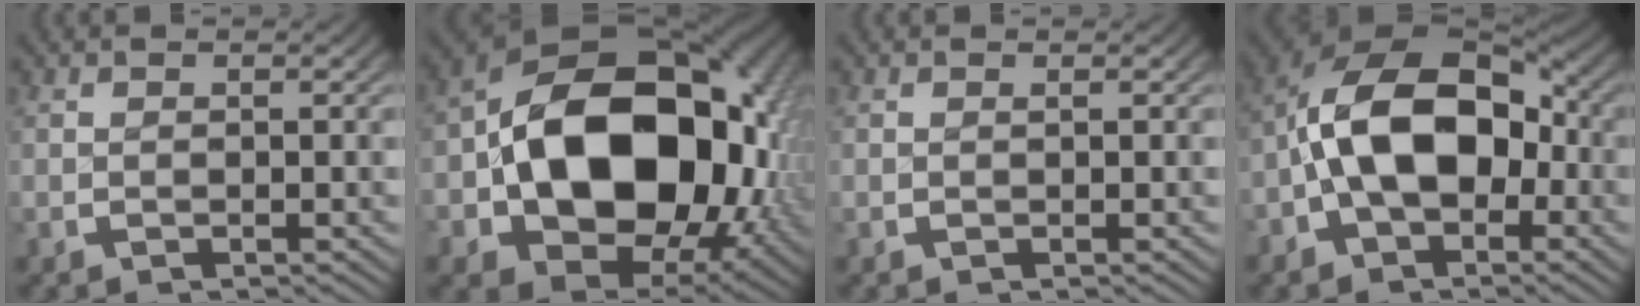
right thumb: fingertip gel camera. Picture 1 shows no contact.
{"total": 24.4, "force": [-1.2, 16.3, 18.1], "torque": [-0.340, -0.075, 0.001]}
{"total": 0.0}
{"total": 13.0, "force": [-1.1, 8.5, 9.8], "torque": [-0.193, -0.027, -0.013]}